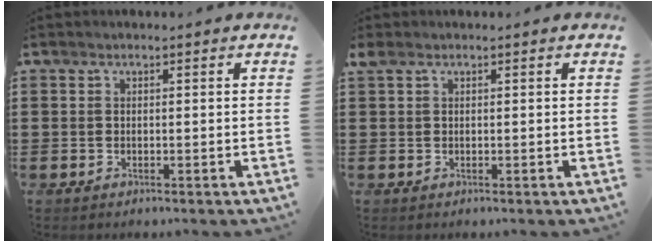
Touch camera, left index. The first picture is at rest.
{"total": 0.7, "force": [0.3, 0.3, 0.5], "torque": [-0.011, 0.004, 0.005]}